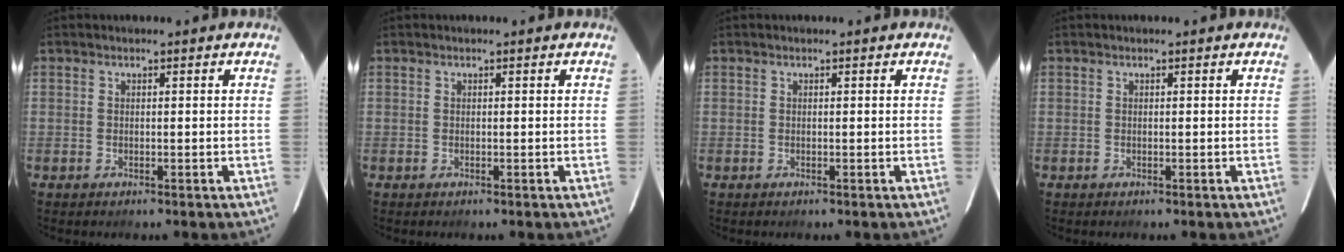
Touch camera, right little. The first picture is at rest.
{"total": 0.0}
{"total": 0.0}
{"total": 0.0}